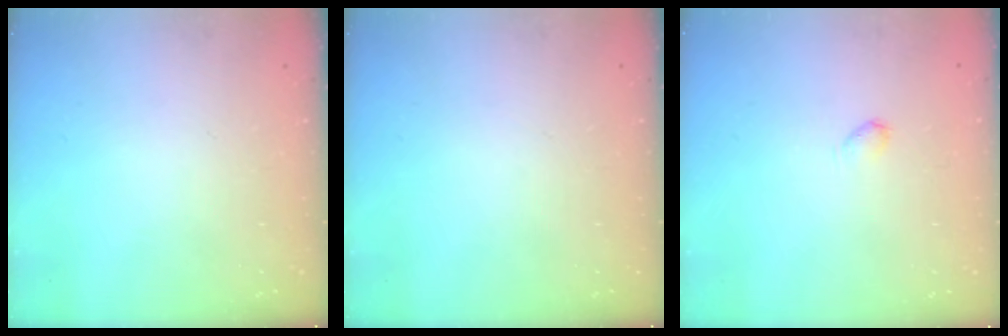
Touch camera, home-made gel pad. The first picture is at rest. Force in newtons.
{"total": 0.0}
{"total": 2.2, "press": 2.2, "slide": 0.4}